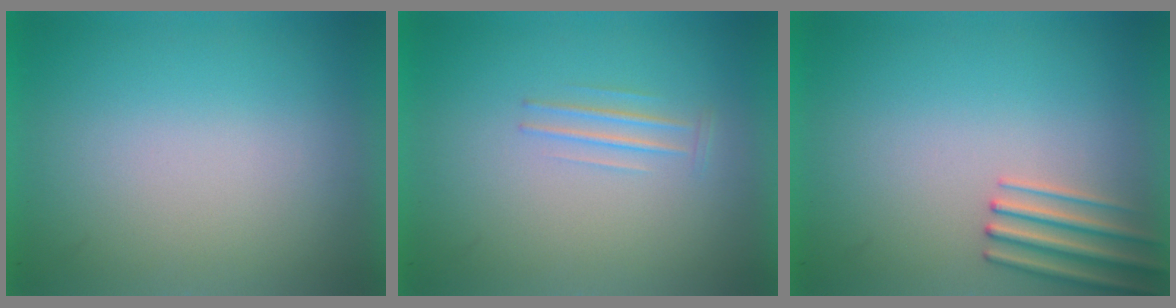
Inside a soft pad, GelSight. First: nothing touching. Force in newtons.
{"total": 1.1}
{"total": 2.5}